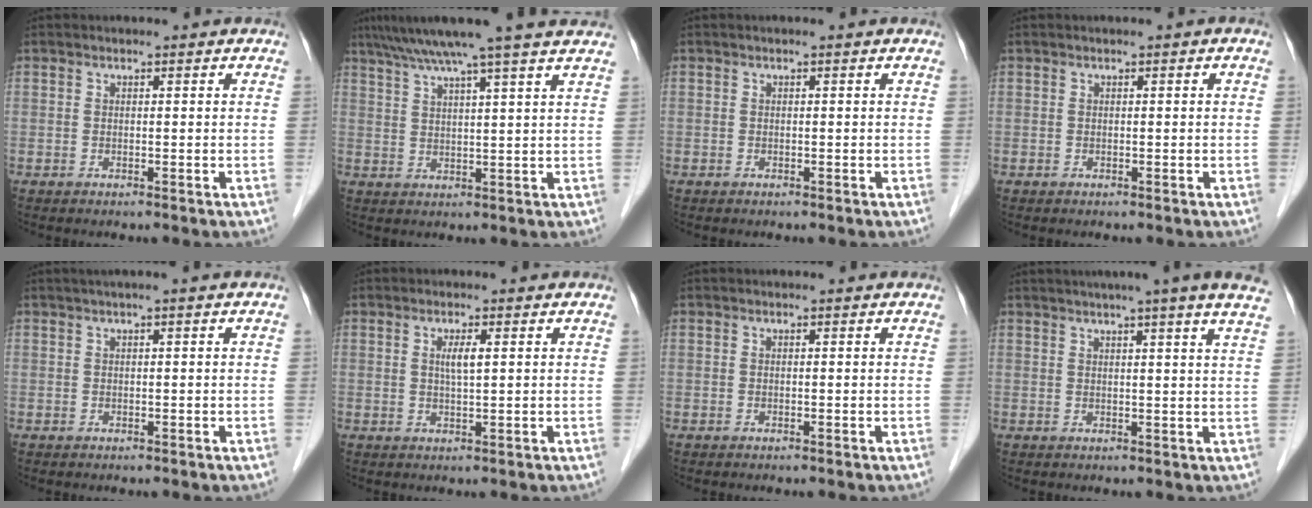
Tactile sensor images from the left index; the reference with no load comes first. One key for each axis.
{"total": 12.9, "fx": 10.5, "fy": -1.2, "fz": 7.4, "tx": -0.121, "ty": 0.026, "tz": 0.137}
{"total": 0.0}
{"total": 0.0}
{"total": 0.7, "fx": 0.3, "fy": 0.0, "fz": 0.6, "tx": -0.010, "ty": 0.009, "tz": 0.006}
{"total": 2.3, "fx": 0.6, "fy": 0.2, "fz": 2.2, "tx": -0.044, "ty": -0.001, "tz": 0.011}
{"total": 0.0}
{"total": 11.7, "fx": 9.3, "fy": -1.2, "fz": 6.9, "tx": -0.097, "ty": 0.004, "tz": 0.096}